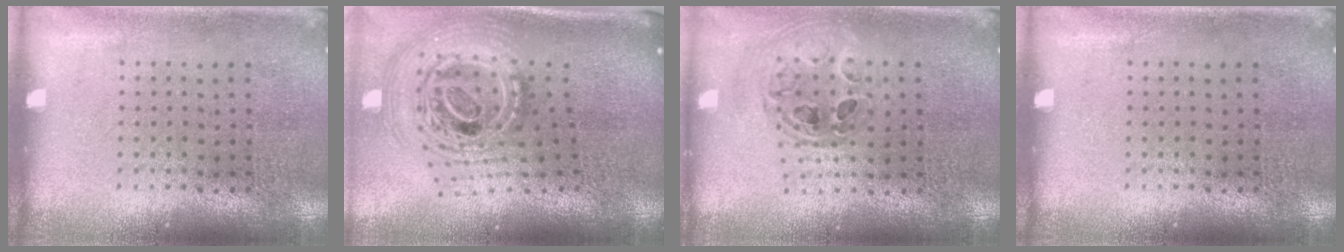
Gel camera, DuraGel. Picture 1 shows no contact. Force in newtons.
{"total": 2.9, "press": 1.9, "slide": 2.1}
{"total": 0.7, "press": 0.7, "slide": 0.1}
{"total": 0.0}